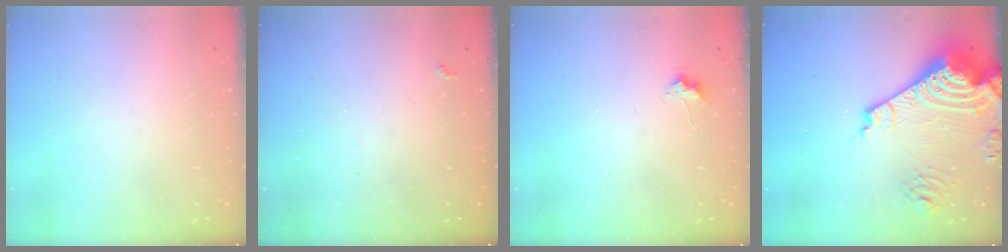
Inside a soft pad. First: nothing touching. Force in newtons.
{"total": 4.3, "press": 4.2, "slide": 0.7}
{"total": 5.7, "press": 5.7, "slide": 0.9}
{"total": 21.9, "press": 21.6, "slide": 3.2}